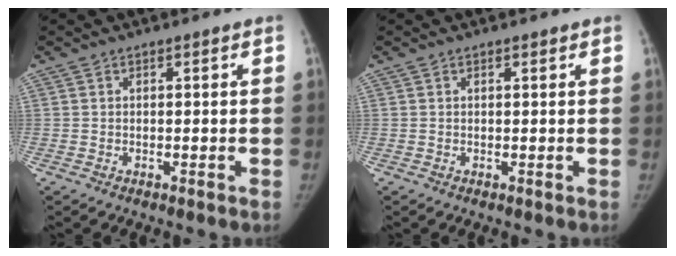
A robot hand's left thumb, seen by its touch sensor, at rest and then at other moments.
{"total": 0.6, "force": [0.5, 0.2, 0.3], "torque": [-0.007, -0.002, 0.008]}